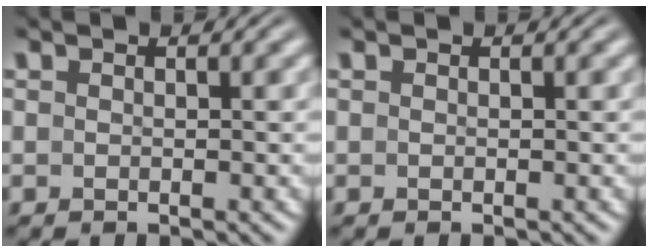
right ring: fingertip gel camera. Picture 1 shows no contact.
{"total": 0.0}